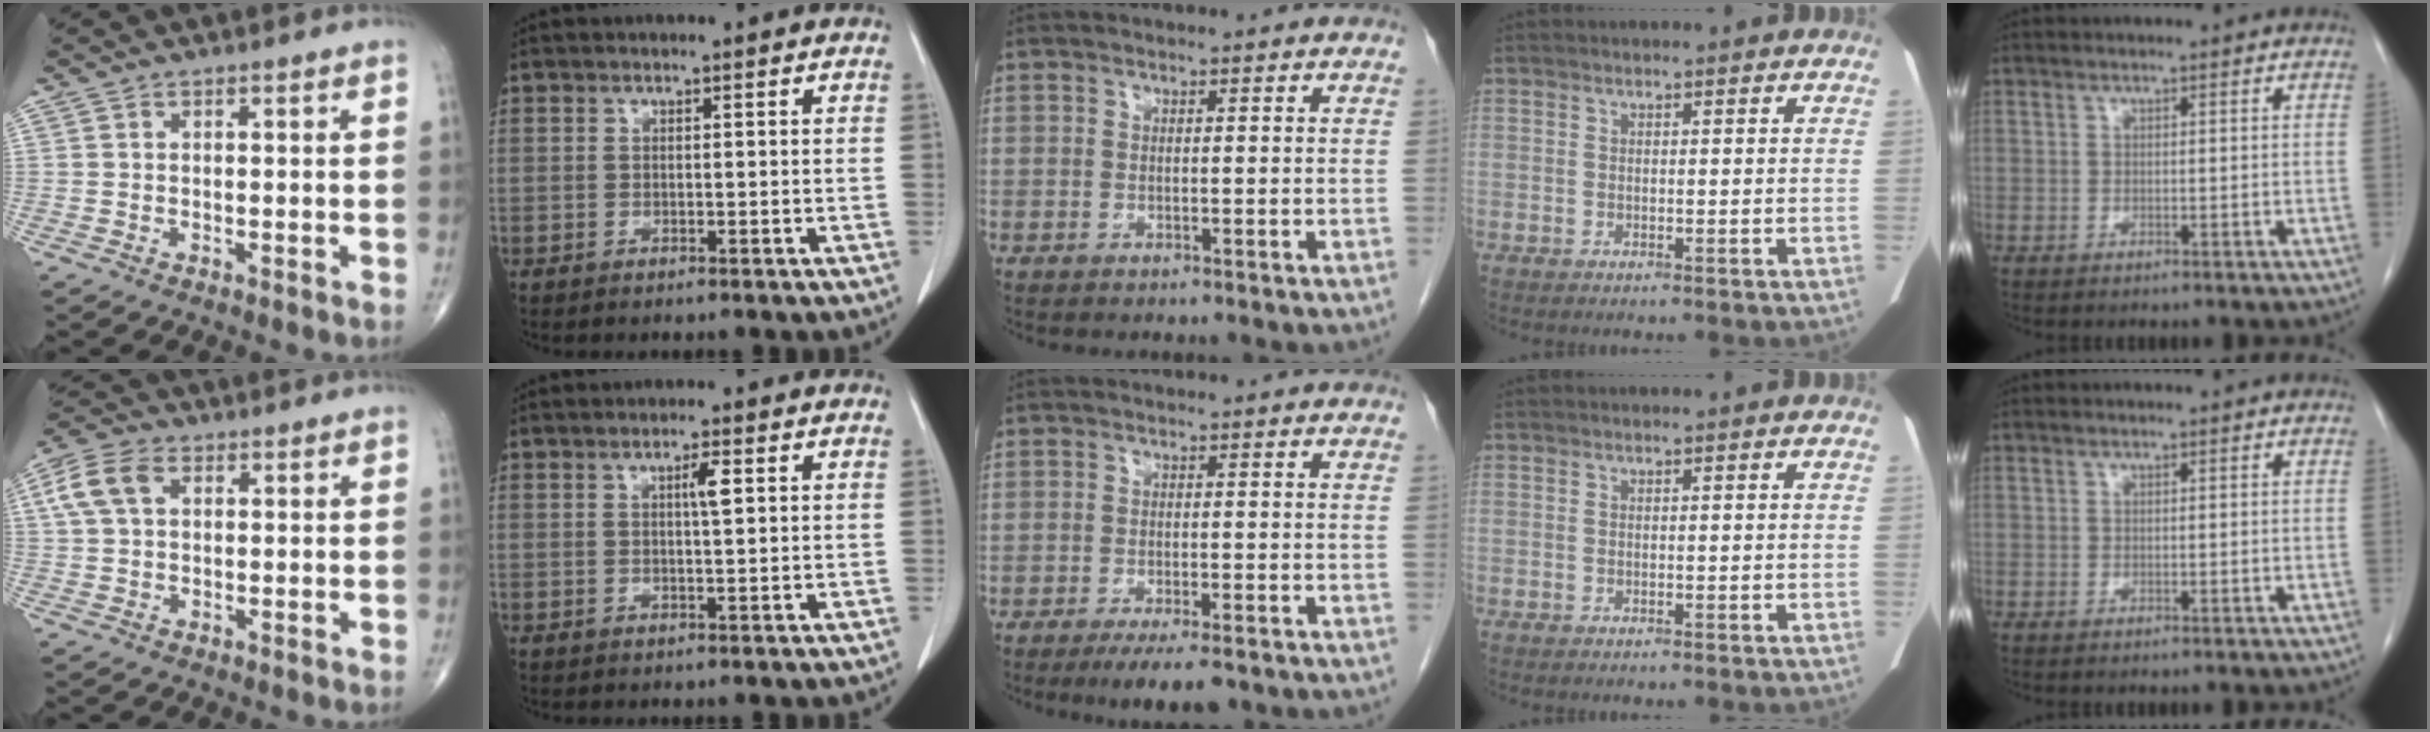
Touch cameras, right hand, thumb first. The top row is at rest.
{"thumb": {"total": 7.1, "force": [2.0, 4.6, 5.1], "torque": [-0.111, 0.017, 0.037]}, "index": {"total": 2.5, "force": [0.8, 0.2, 2.4], "torque": [-0.038, 0.001, 0.013]}, "middle": {"total": 6.2, "force": [-4.6, 1.2, 4.1], "torque": [-0.053, -0.011, -0.066]}}